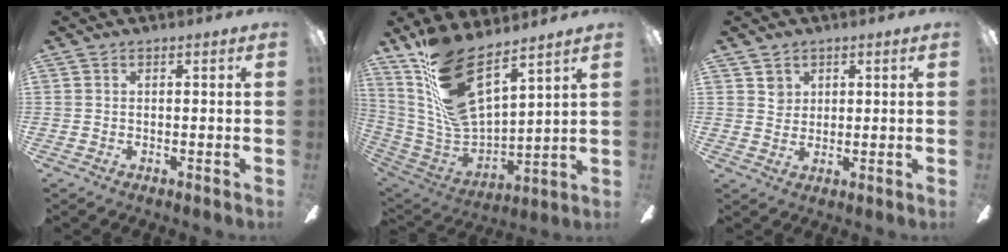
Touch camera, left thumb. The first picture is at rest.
{"total": 17.8, "force": [11.8, 6.6, 11.5], "torque": [-0.243, -0.089, 0.213]}
{"total": 3.0, "force": [1.6, 2.4, 0.4], "torque": [0.002, -0.002, 0.028]}